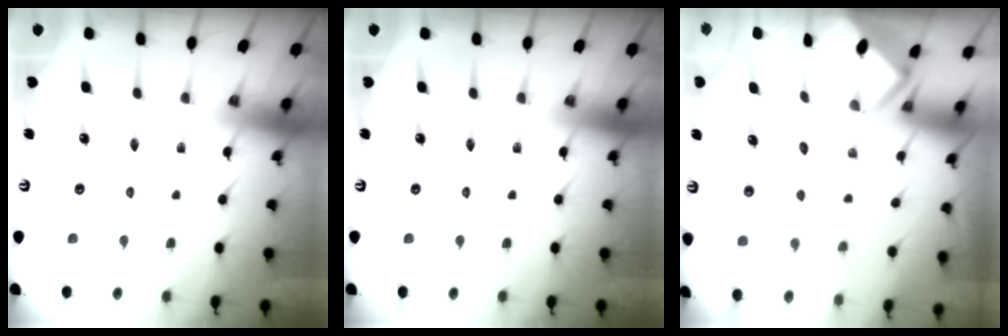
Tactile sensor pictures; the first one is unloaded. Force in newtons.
{"total": 0.0}
{"total": 3.6, "press": 3.6, "slide": 0.2}